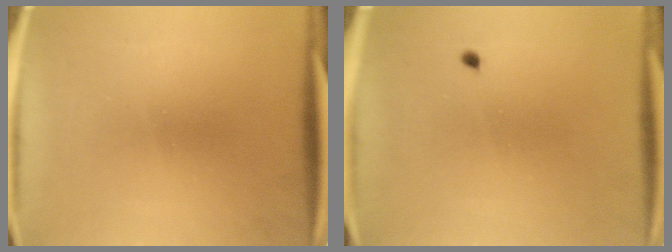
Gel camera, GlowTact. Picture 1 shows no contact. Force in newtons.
{"total": 0.5}